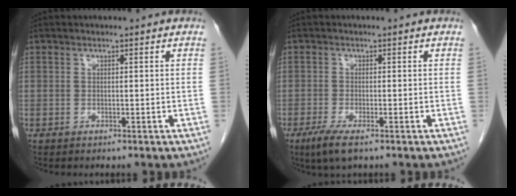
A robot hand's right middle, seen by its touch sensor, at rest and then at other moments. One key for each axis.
{"total": 3.8, "fx": -2.4, "fy": 0.7, "fz": 2.9, "tx": -0.063, "ty": -0.011, "tz": -0.043}